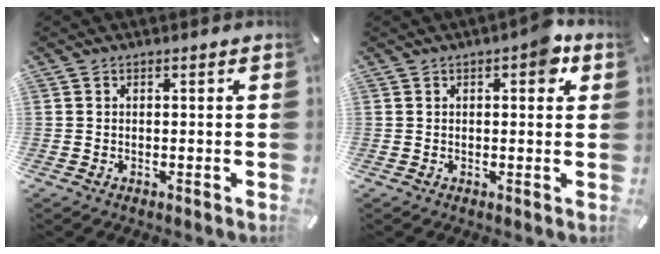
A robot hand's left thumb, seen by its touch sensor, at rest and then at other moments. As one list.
[{"total": 5.5, "force": [1.9, 2.6, 4.5], "torque": [-0.046, -0.006, 0.020]}]